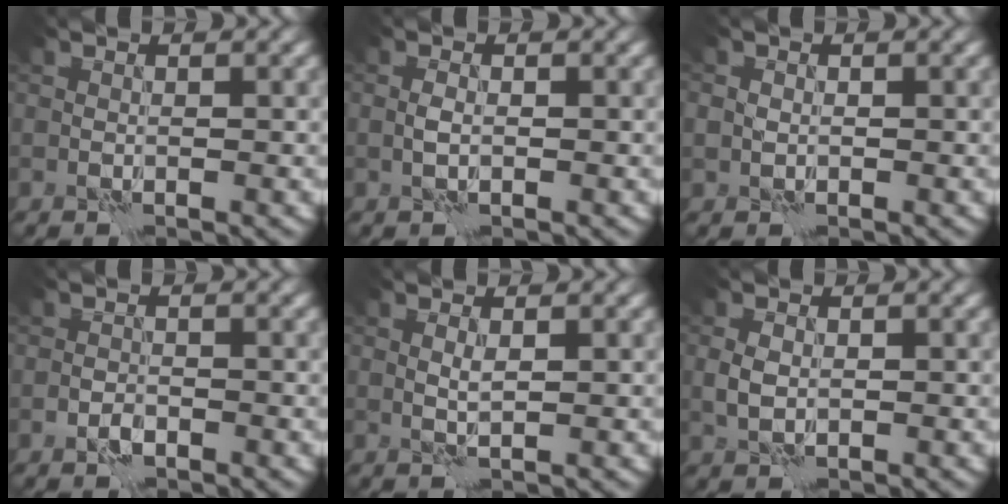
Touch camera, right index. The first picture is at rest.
{"total": 0.8, "force": [-0.1, 0.3, 0.7], "torque": [-0.017, 0.000, -0.004]}
{"total": 0.7, "force": [0.0, 0.7, 0.1], "torque": [0.001, 0.000, -0.002]}
{"total": 1.1, "force": [-0.8, 0.6, 0.6], "torque": [-0.010, 0.004, -0.016]}
{"total": 0.9, "force": [0.5, 0.0, 0.7], "torque": [-0.017, 0.001, 0.008]}
{"total": 1.6, "force": [0.1, 1.1, 1.1], "torque": [-0.027, 0.002, 0.003]}